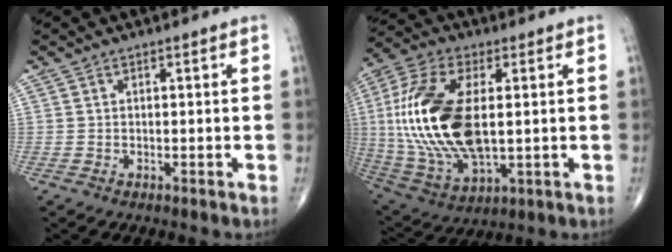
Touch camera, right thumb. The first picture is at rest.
{"total": 23.1, "force": [1.5, 11.5, 19.9], "torque": [-0.426, -0.012, 0.032]}